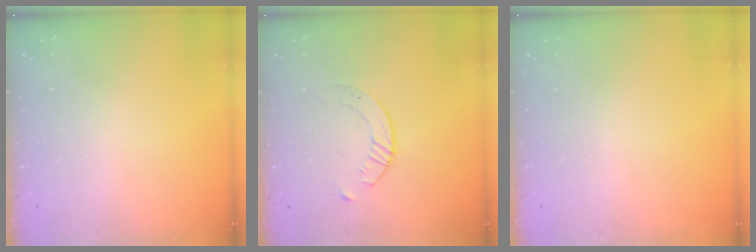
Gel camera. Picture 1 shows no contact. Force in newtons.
{"total": 2.1, "press": 2.0, "slide": 0.3}
{"total": 0.0}